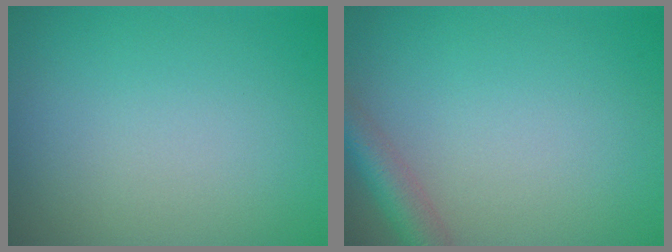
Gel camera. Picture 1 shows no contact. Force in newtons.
{"total": 3.0, "press": 3.0, "slide": 0.1}